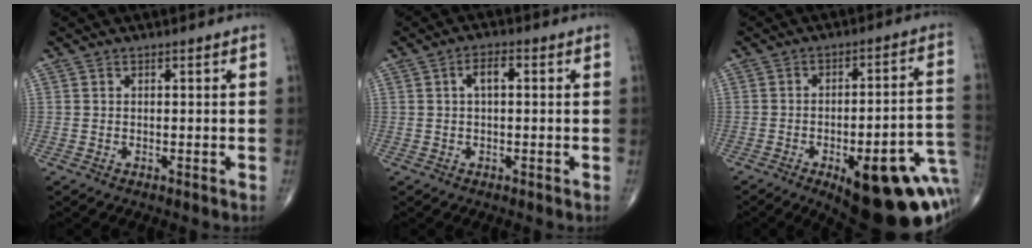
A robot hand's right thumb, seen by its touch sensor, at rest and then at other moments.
{"total": 3.1, "force": [0.6, 1.4, 2.7], "torque": [-0.048, 0.010, 0.007]}
{"total": 25.8, "force": [-9.7, 8.7, 22.3], "torque": [-0.210, 0.034, -0.111]}